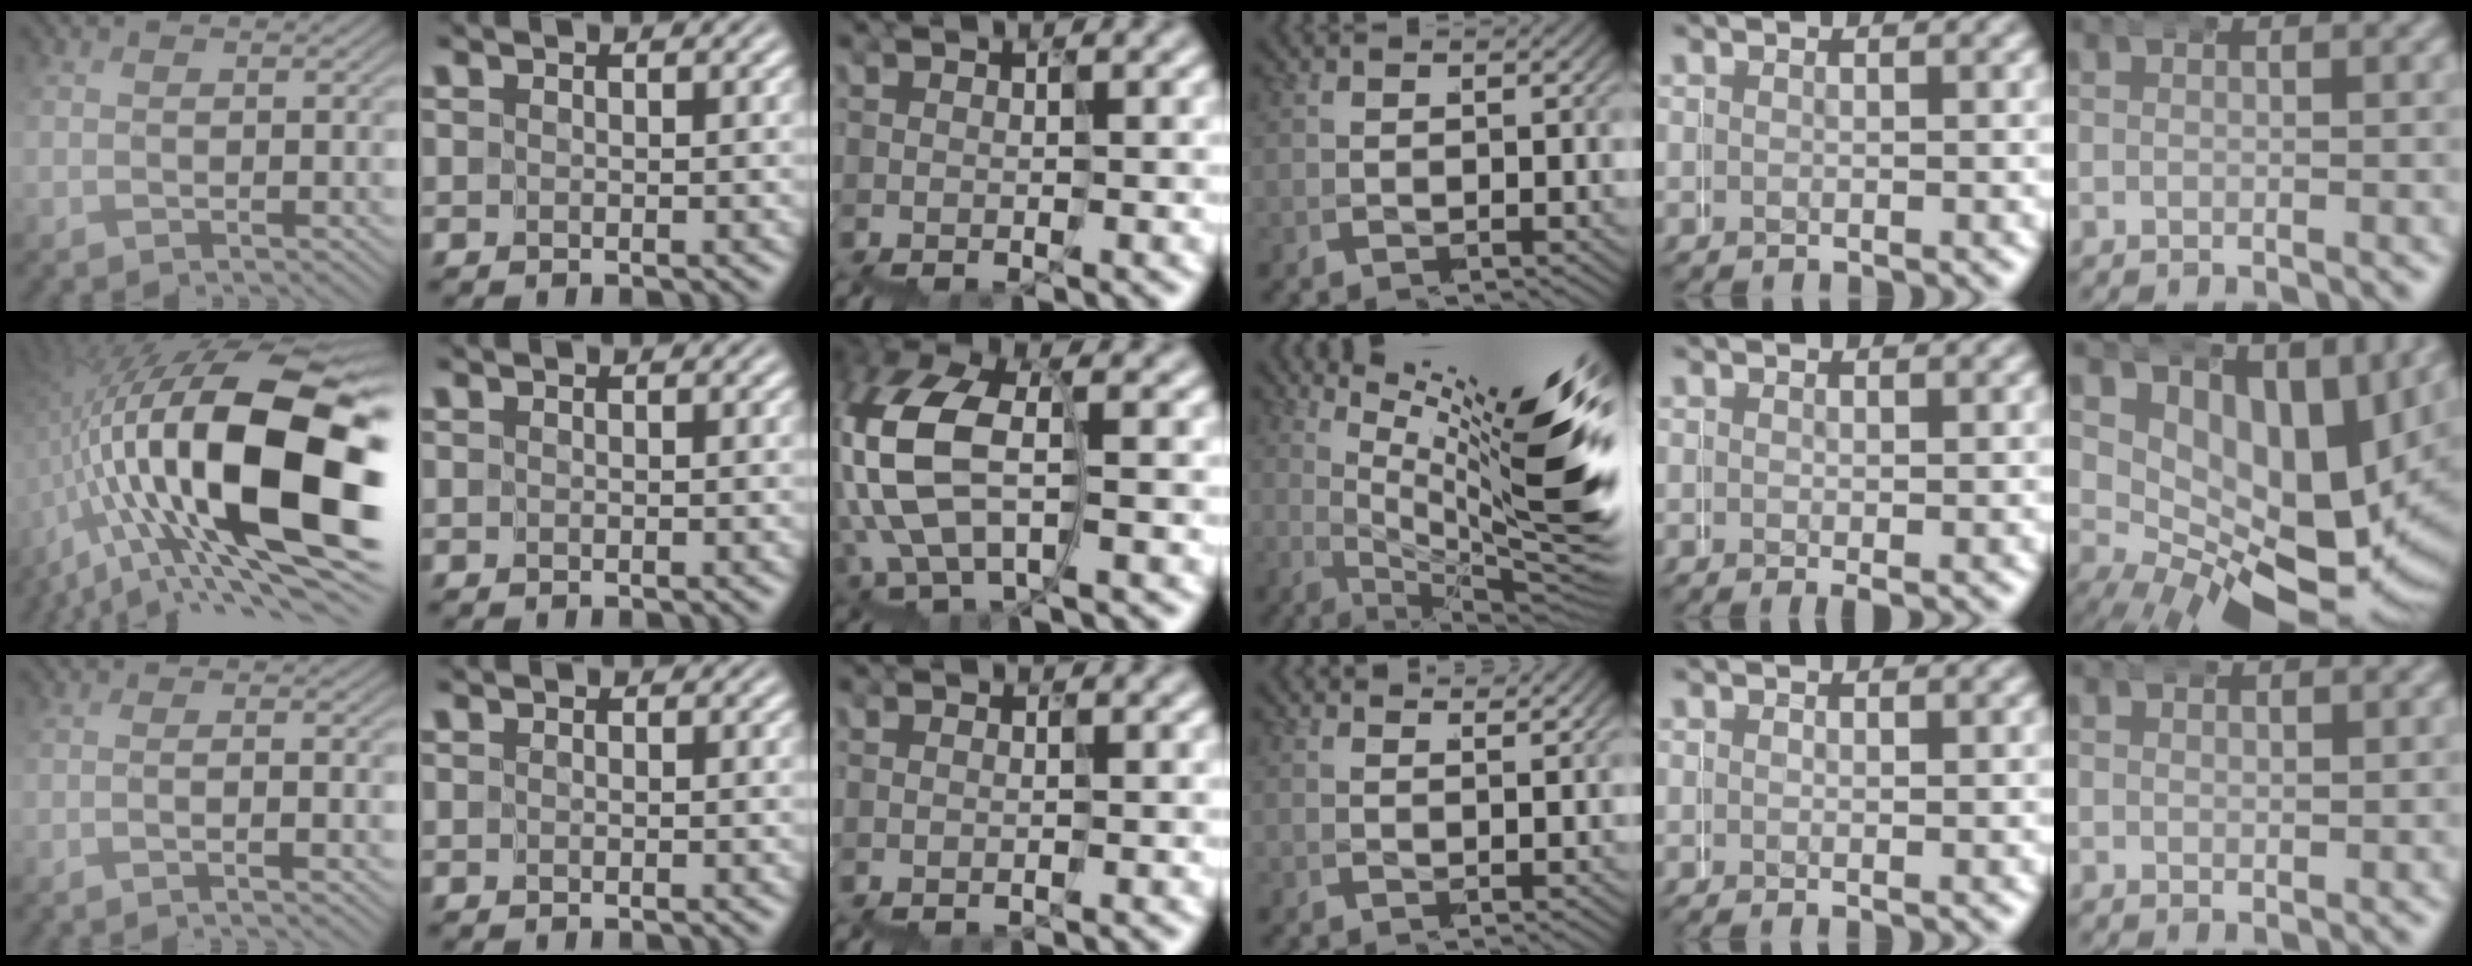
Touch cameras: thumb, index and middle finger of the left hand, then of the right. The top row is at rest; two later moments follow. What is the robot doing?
{"motion": "wrap", "object": "duck tape"}